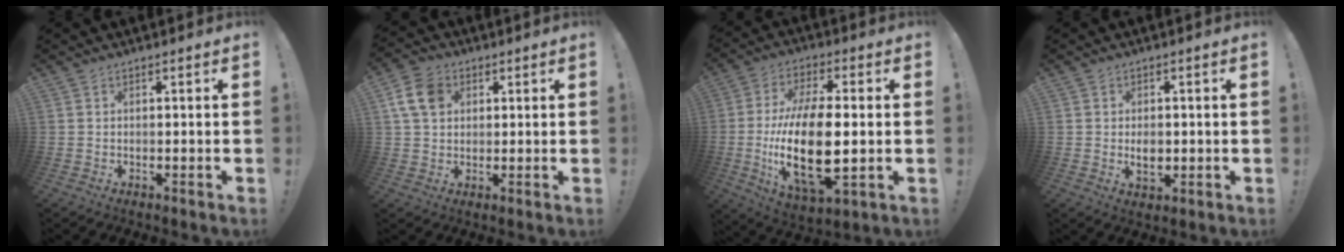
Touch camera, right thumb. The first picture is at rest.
{"total": 9.9, "force": [3.4, 7.4, 5.7], "torque": [-0.098, 0.003, 0.070]}
{"total": 23.2, "force": [-2.5, 10.5, 20.6], "torque": [-0.393, -0.010, -0.038]}
{"total": 4.4, "force": [-0.4, 3.0, 3.2], "torque": [-0.027, -0.004, -0.010]}